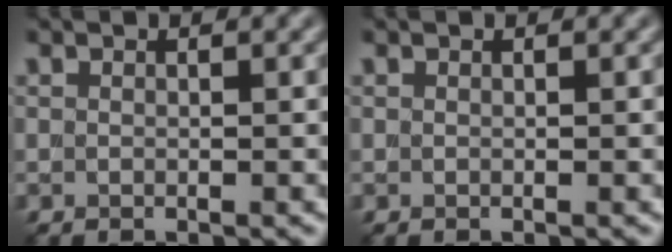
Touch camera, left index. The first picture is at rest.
{"total": 0.0}